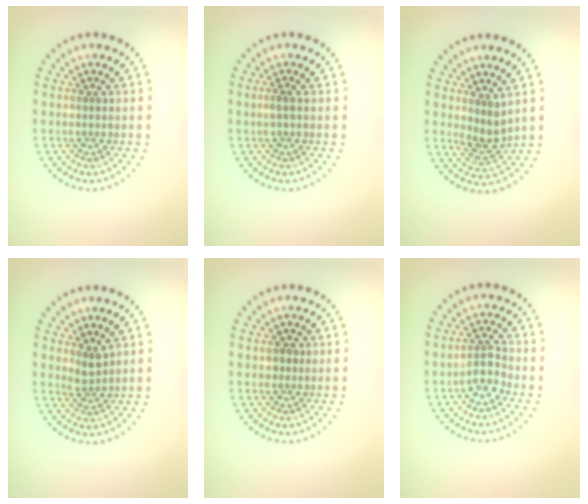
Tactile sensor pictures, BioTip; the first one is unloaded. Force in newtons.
{"total": 0.8, "press": 0.7, "slide": 0.4}
{"total": 2.6, "press": 2.1, "slide": 1.5}
{"total": 1.8, "press": 1.3, "slide": 1.2}
{"total": 1.0, "press": 0.8, "slide": 0.5}
{"total": 2.4, "press": 2.1, "slide": 1.2}